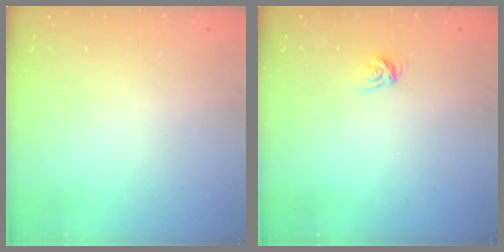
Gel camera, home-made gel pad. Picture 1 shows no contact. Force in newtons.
{"total": 4.5, "press": 4.5, "slide": 0.2}